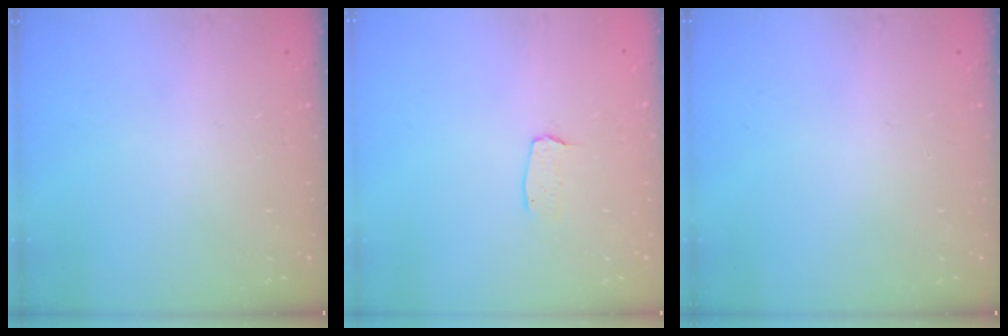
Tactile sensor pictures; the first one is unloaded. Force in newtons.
{"total": 2.9, "press": 2.9, "slide": 0.2}
{"total": 0.0}